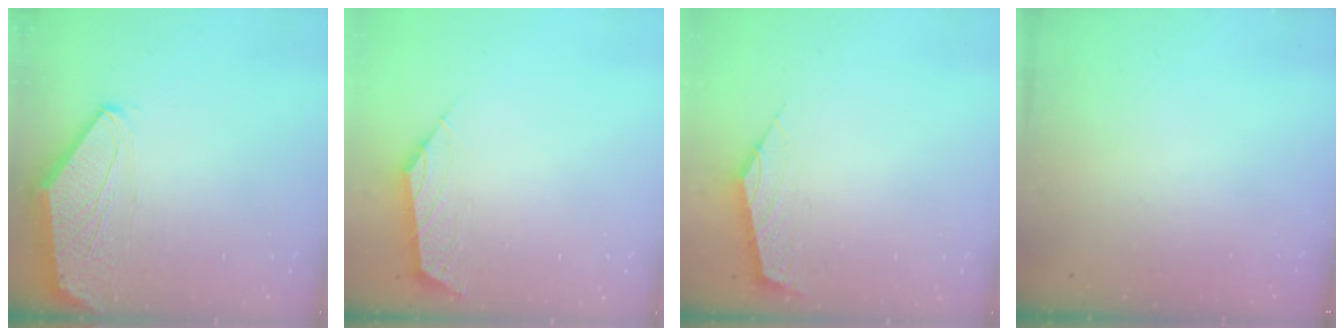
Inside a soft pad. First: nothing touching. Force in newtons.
{"total": 2.9, "press": 2.8, "slide": 0.7}
{"total": 2.3, "press": 2.2, "slide": 0.5}
{"total": 0.0}